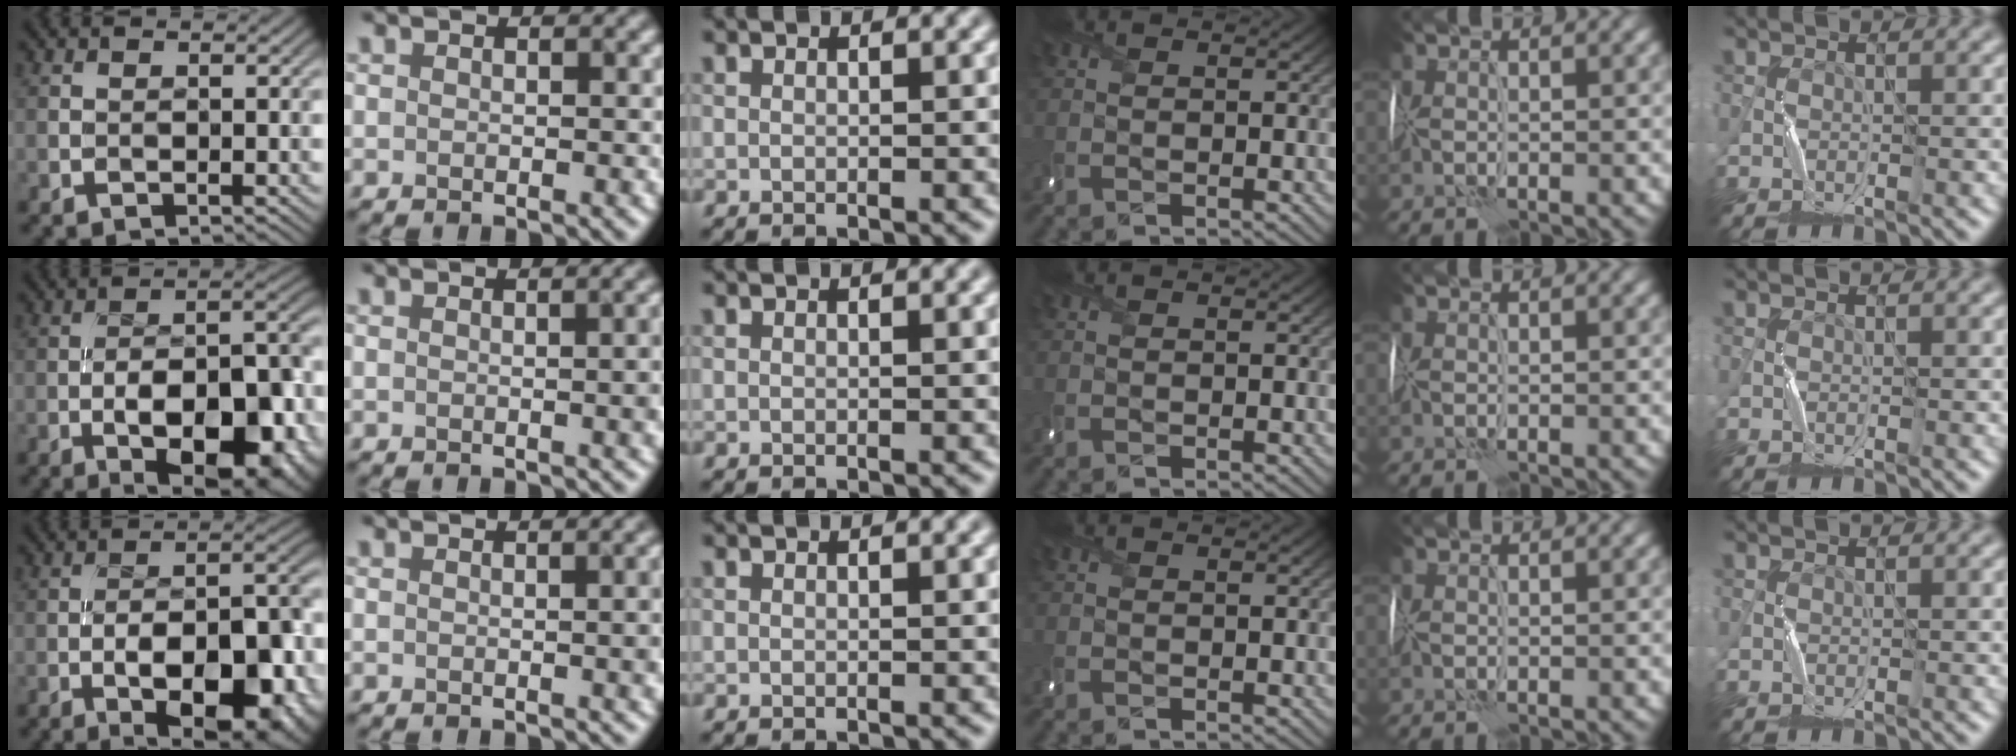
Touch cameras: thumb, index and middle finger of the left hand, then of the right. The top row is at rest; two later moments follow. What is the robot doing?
{"motion": "wrap", "object": "sponge"}